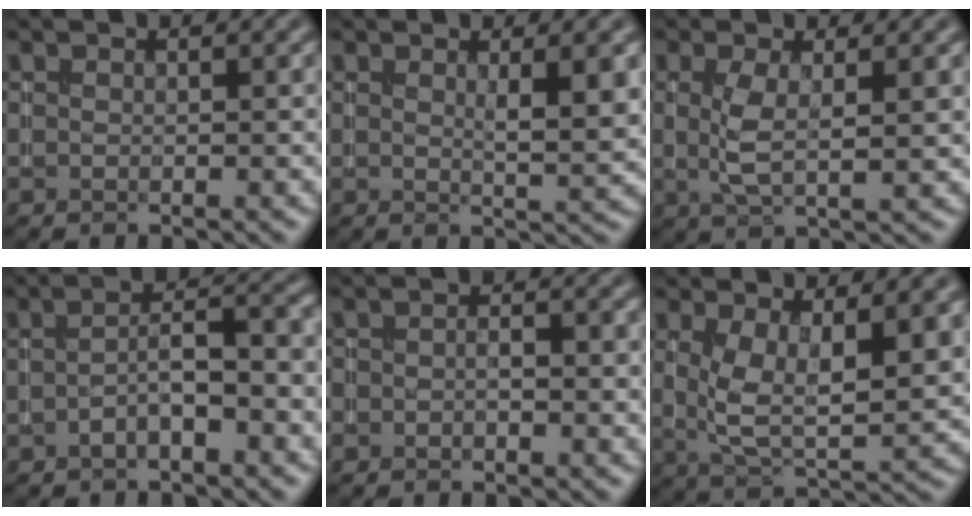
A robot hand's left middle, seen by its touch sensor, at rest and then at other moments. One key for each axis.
{"total": 3.6, "fx": 0.9, "fy": 0.8, "fz": 3.4, "tx": -0.044, "ty": -0.005, "tz": 0.015}
{"total": 3.4, "fx": 0.4, "fy": 1.0, "fz": 3.2, "tx": -0.072, "ty": -0.004, "tz": 0.010}
{"total": 4.0, "fx": -1.2, "fy": 1.2, "fz": 3.7, "tx": -0.063, "ty": 0.012, "tz": -0.026}
{"total": 1.7, "fx": -0.8, "fy": 0.7, "fz": 1.3, "tx": -0.020, "ty": 0.002, "tz": -0.014}
{"total": 6.9, "fx": 1.2, "fy": 2.7, "fz": 6.2, "tx": -0.120, "ty": -0.010, "tz": 0.025}